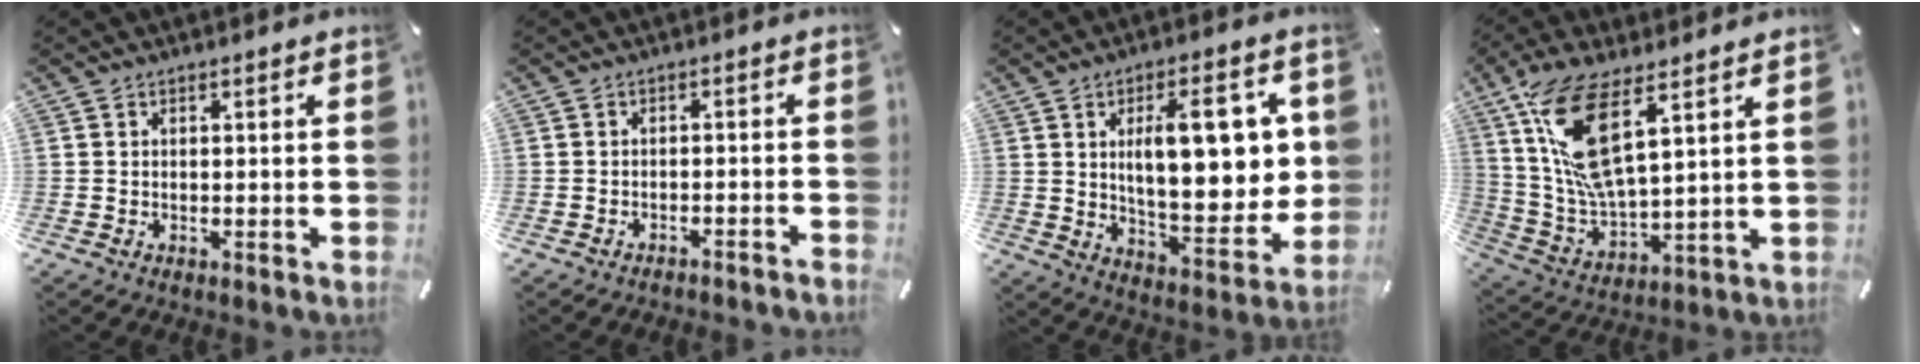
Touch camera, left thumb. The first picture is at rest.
{"total": 2.0, "force": [-1.8, 0.4, 0.6], "torque": [-0.012, 0.006, -0.036]}
{"total": 18.5, "force": [4.6, 8.4, 15.9], "torque": [-0.212, -0.010, 0.076]}
{"total": 16.0, "force": [8.1, 5.4, 12.7], "torque": [-0.289, -0.033, 0.141]}